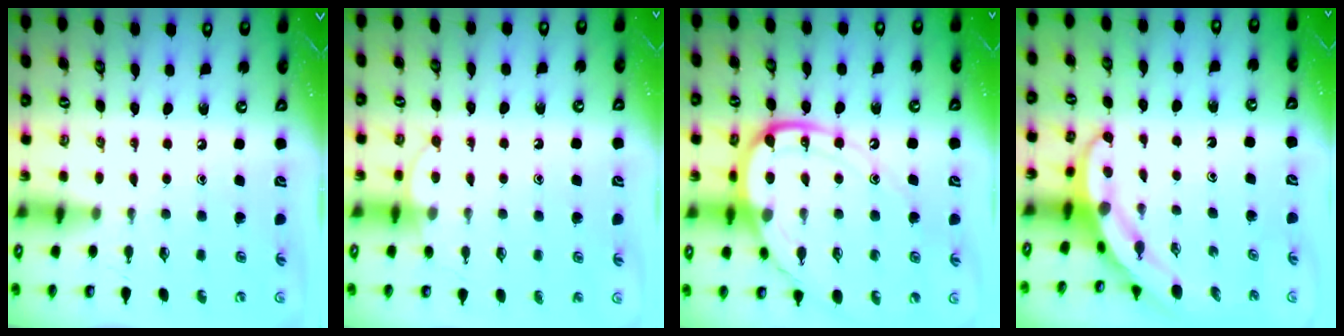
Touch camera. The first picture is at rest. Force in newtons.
{"total": 5.4, "press": 5.3, "slide": 0.5}
{"total": 14.3, "press": 14.3, "slide": 1.2}
{"total": 5.8, "press": 5.8, "slide": 0.5}